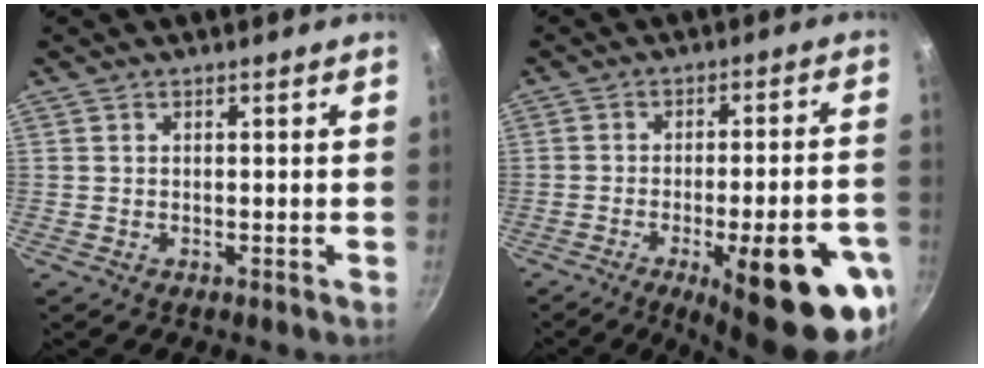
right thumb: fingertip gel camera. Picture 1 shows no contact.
{"total": 21.4, "force": [-8.8, 6.0, 18.6], "torque": [-0.211, 0.023, -0.110]}